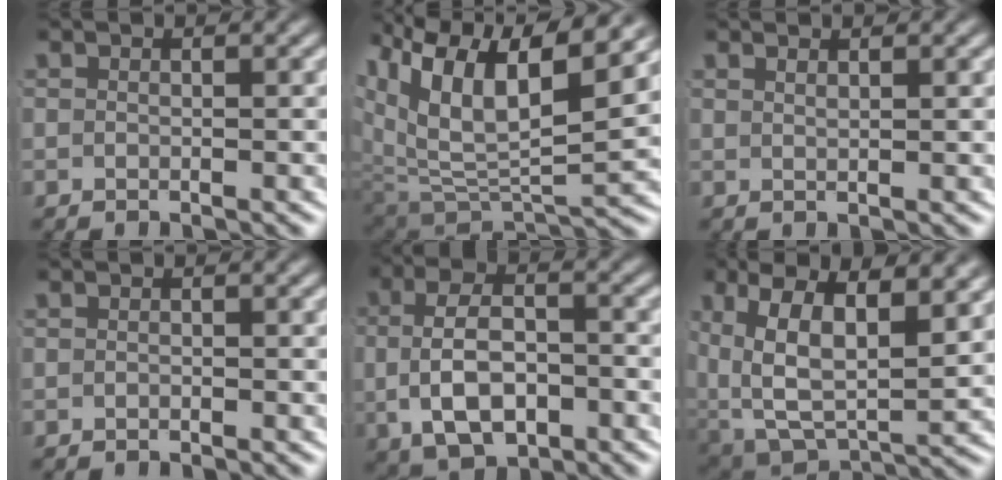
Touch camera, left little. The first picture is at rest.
{"total": 12.9, "force": [2.6, 8.3, 9.5], "torque": [-0.180, -0.024, 0.046]}
{"total": 1.0, "force": [0.8, -0.6, 0.3], "torque": [-0.004, -0.006, 0.020]}
{"total": 0.0}
{"total": 7.3, "force": [-1.0, 4.8, 5.4], "torque": [-0.096, -0.009, -0.014]}
{"total": 10.0, "force": [1.0, 7.1, 6.9], "torque": [-0.155, -0.047, 0.039]}